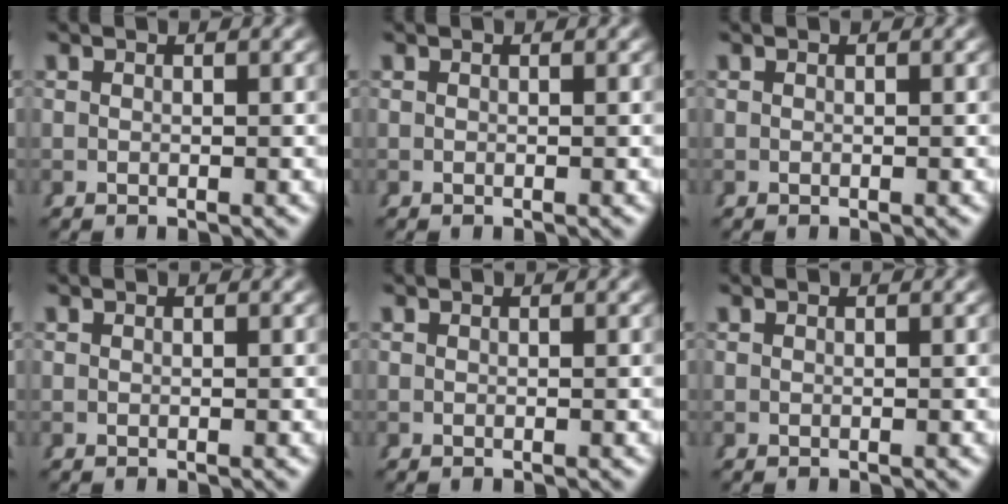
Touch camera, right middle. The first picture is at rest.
{"total": 0.0}
{"total": 0.0}
{"total": 0.0}
{"total": 0.0}
{"total": 0.0}